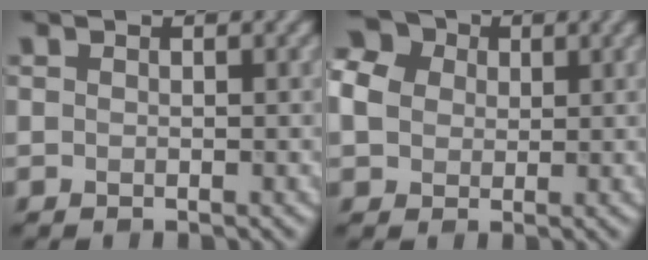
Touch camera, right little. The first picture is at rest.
{"total": 6.2, "force": [1.5, 5.1, 3.3], "torque": [-0.090, 0.030, 0.020]}